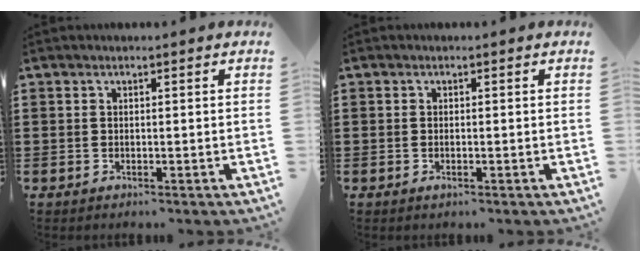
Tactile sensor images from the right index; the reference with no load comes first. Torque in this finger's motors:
{"motor_torque": [0.37, 0.98, 0.00, 0.04]}